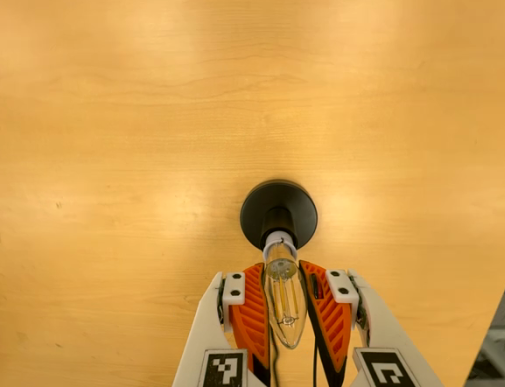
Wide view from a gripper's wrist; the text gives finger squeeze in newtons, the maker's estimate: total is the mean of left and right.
{"total": 17.6, "left": 17.6, "right": 17.6}